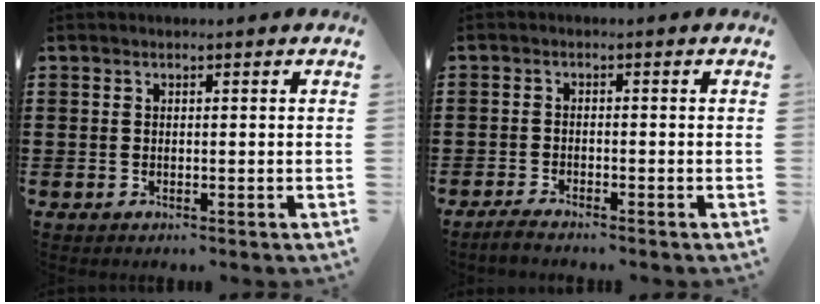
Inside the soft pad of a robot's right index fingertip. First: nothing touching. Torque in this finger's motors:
{"motor_torque": [0.74, 0.86, -0.24, -0.05]}